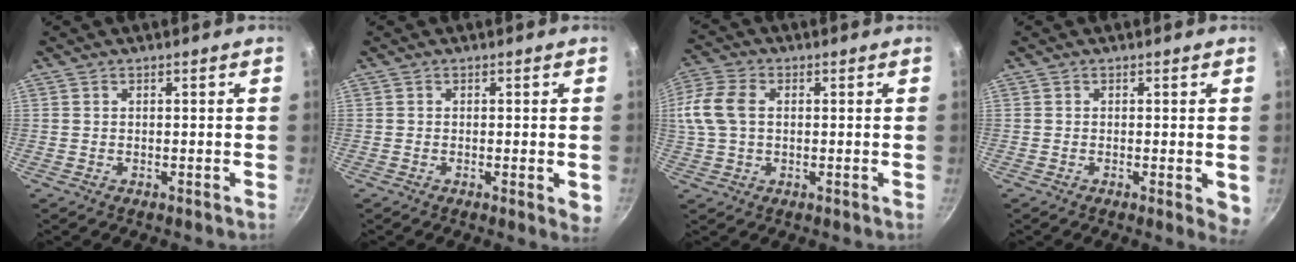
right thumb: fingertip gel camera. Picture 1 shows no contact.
{"total": 2.8, "force": [-0.5, 0.8, 2.6], "torque": [-0.033, -0.008, -0.008]}
{"total": 12.7, "force": [1.6, 8.9, 8.9], "torque": [-0.206, 0.025, 0.023]}
{"total": 3.0, "force": [-0.4, 1.2, 2.8], "torque": [-0.033, -0.009, -0.007]}